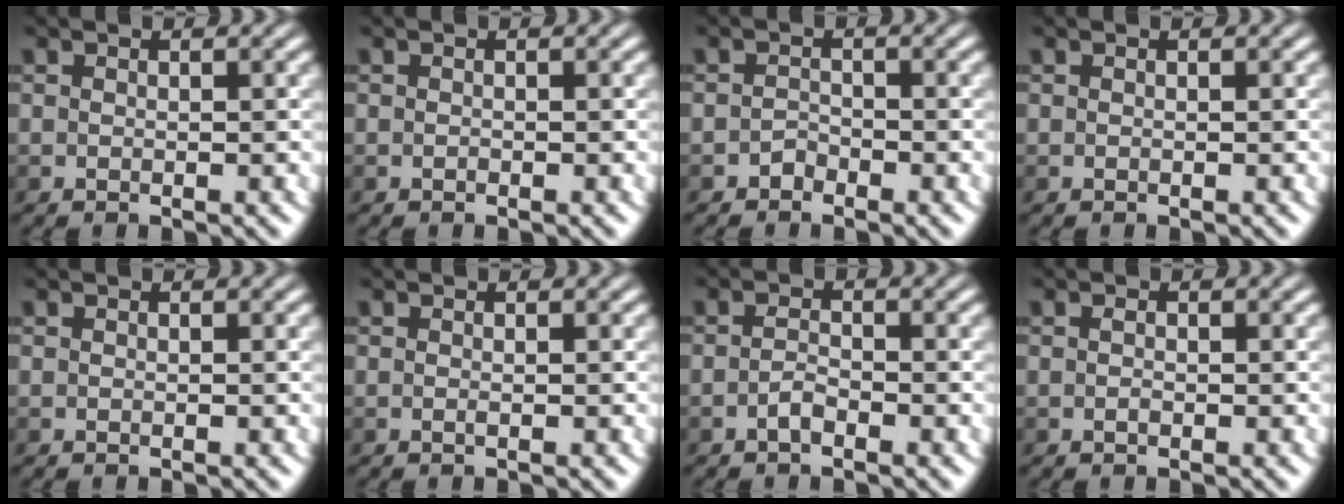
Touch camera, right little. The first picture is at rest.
{"total": 0.0}
{"total": 1.7, "force": [-1.7, 0.4, -0.1], "torque": [0.008, 0.002, -0.039]}
{"total": 0.0}
{"total": 0.0}
{"total": 0.0}
{"total": 2.3, "force": [-2.0, 0.4, 1.0], "torque": [-0.023, 0.001, -0.041]}
{"total": 0.7, "force": [-0.6, 0.3, 0.2], "torque": [-0.005, -0.001, -0.011]}